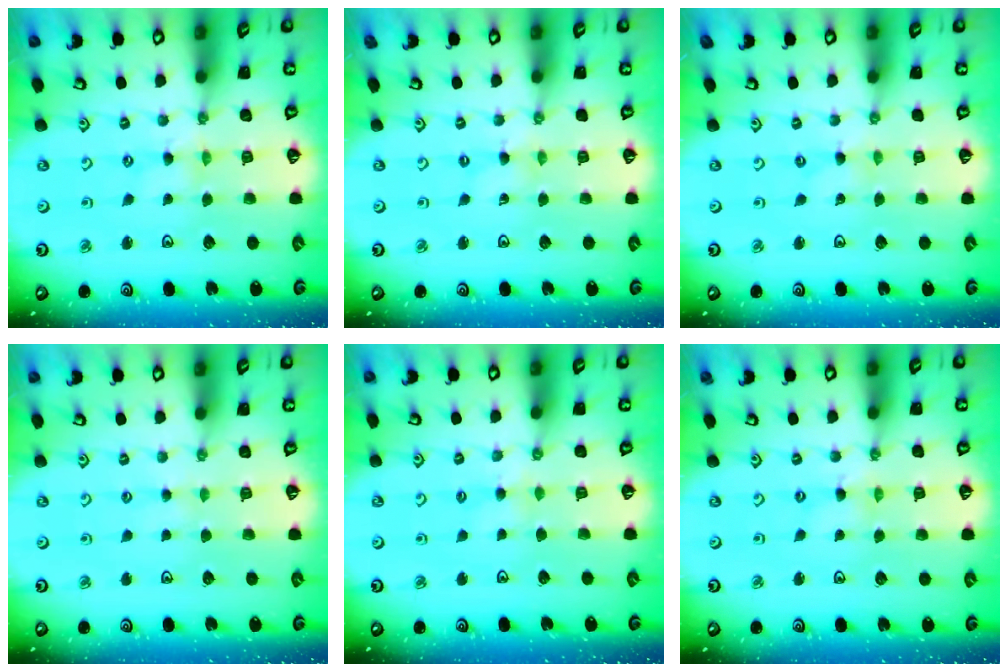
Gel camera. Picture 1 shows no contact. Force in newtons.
{"total": 0.0}
{"total": 0.0}
{"total": 2.1, "press": 2.1, "slide": 0.3}
{"total": 2.3, "press": 2.3, "slide": 0.4}
{"total": 0.7, "press": 0.7, "slide": 0.2}